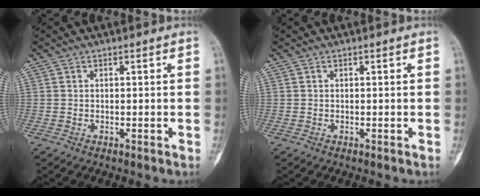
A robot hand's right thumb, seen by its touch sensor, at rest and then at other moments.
{"total": 0.0}